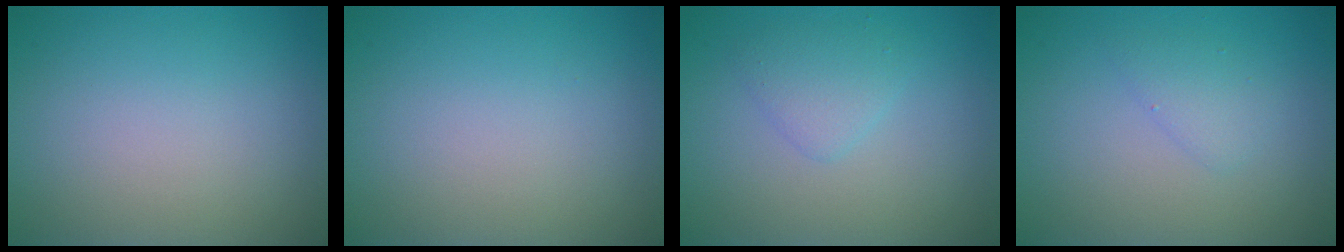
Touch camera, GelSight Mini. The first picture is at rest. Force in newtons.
{"total": 0.0}
{"total": 1.8, "press": 1.8, "slide": 0.1}
{"total": 1.5, "press": 1.5, "slide": 0.1}